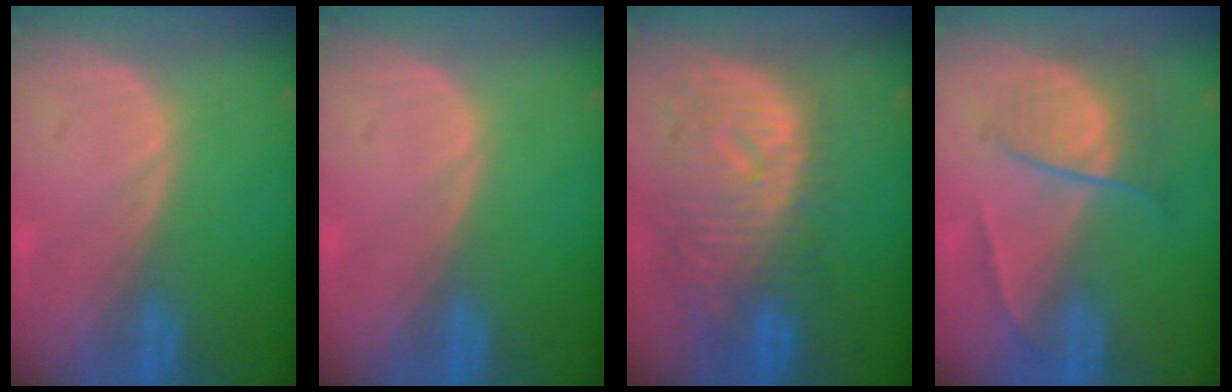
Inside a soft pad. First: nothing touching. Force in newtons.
{"total": 0.0}
{"total": 11.1, "press": 9.8, "slide": 5.2}
{"total": 6.8, "press": 6.0, "slide": 3.2}